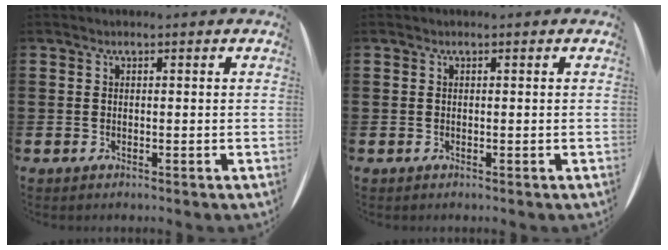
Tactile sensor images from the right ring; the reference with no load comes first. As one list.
[{"total": 0.0}]